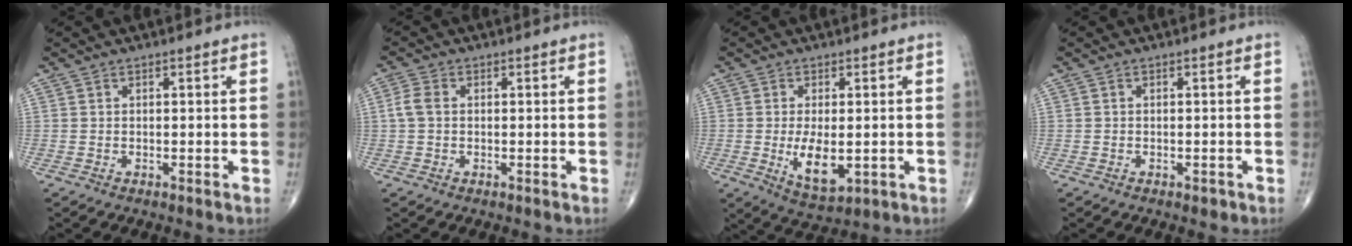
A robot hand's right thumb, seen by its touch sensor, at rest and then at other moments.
{"total": 3.0, "force": [0.2, 2.1, 2.2], "torque": [-0.052, 0.007, -0.002]}
{"total": 7.7, "force": [-1.1, 3.5, 6.8], "torque": [-0.112, -0.017, -0.008]}
{"total": 1.0, "force": [-0.6, 0.5, 0.6], "torque": [-0.005, 0.000, -0.008]}